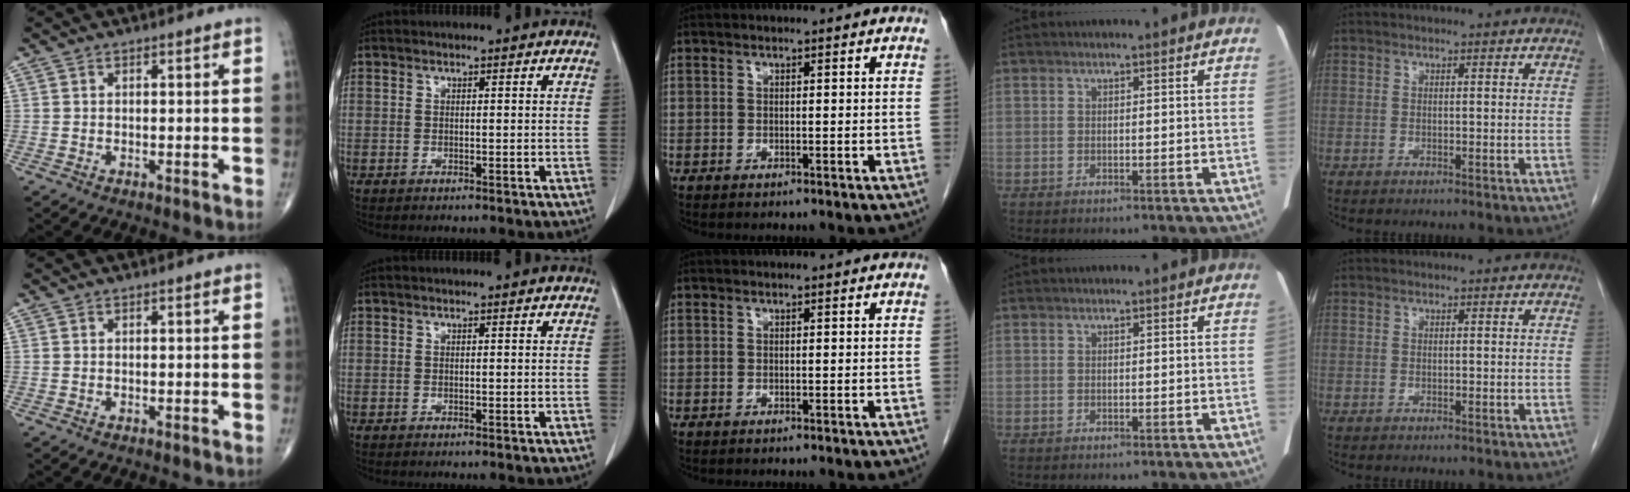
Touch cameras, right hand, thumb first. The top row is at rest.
{}